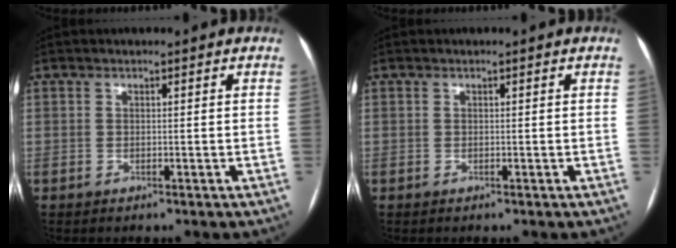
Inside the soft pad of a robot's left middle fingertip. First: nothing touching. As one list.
[{"total": 0.0}]